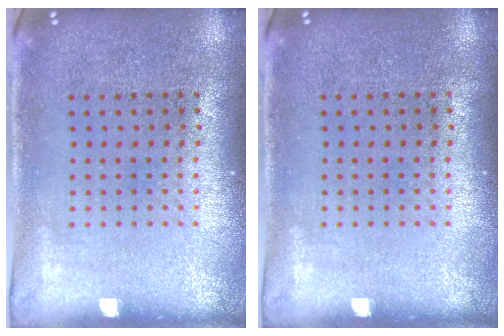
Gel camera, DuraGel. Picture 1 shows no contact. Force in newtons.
{"total": 0.0}